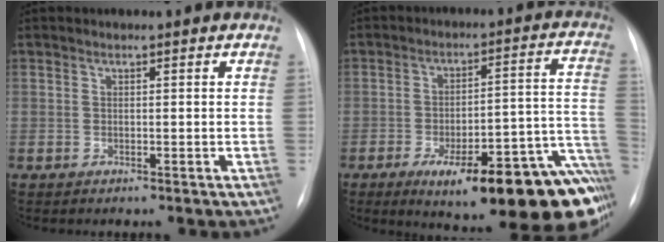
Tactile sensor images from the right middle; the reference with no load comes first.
{"total": 24.6, "force": [-15.0, 5.6, 18.7], "torque": [-0.144, 0.029, -0.193]}